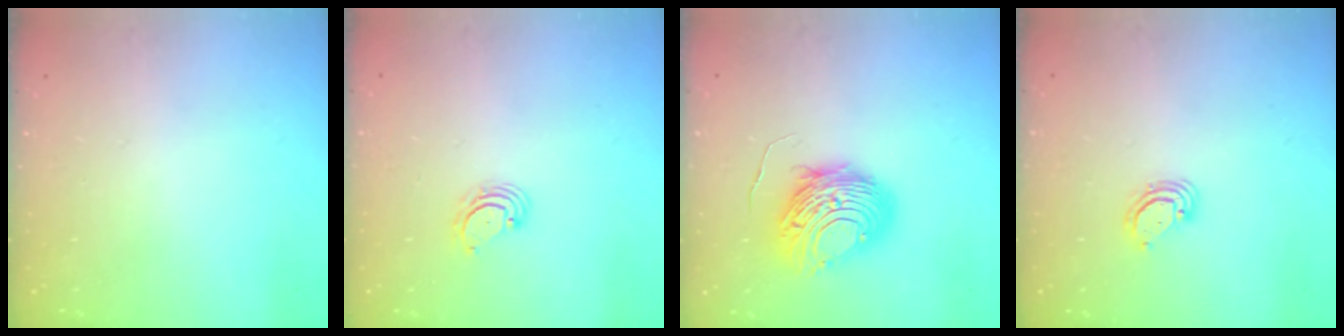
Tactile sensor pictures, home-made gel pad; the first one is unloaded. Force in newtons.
{"total": 3.8, "press": 3.8, "slide": 0.5}
{"total": 11.8, "press": 11.7, "slide": 1.0}
{"total": 3.0, "press": 3.0, "slide": 0.2}